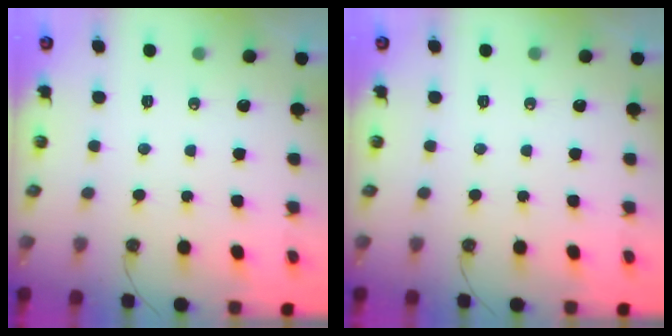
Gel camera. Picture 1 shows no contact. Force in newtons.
{"total": 0.0}